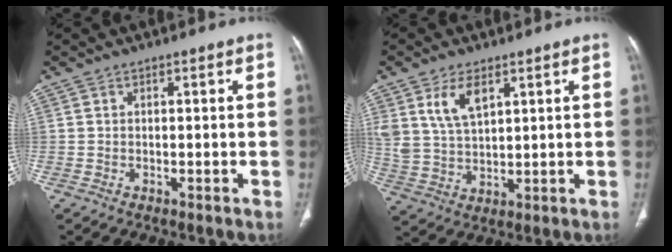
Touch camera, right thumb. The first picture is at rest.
{"total": 8.3, "force": [4.1, 4.3, 5.7], "torque": [-0.104, -0.017, 0.092]}